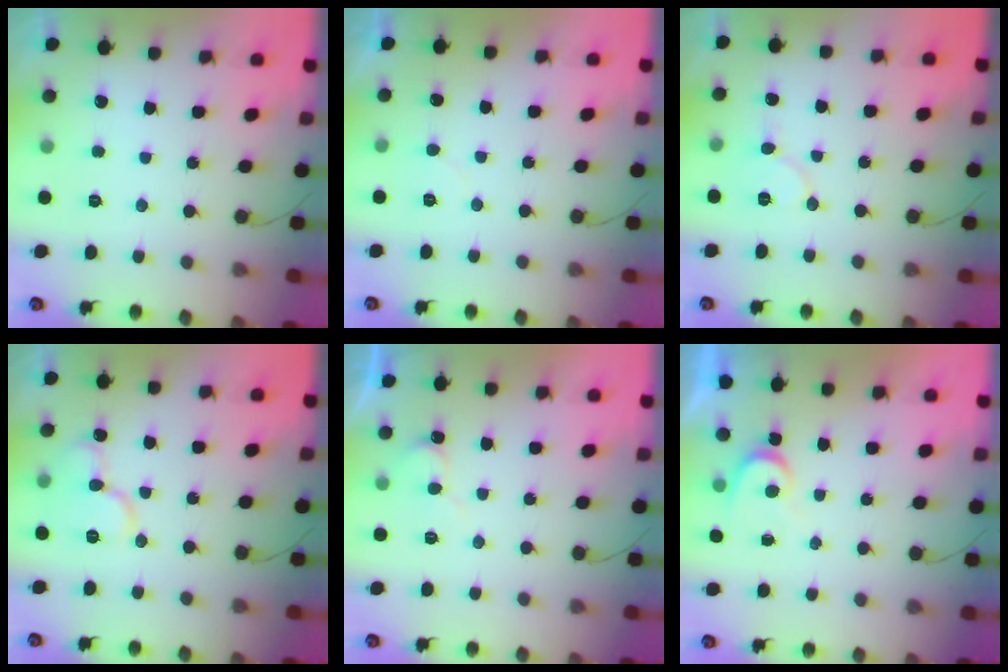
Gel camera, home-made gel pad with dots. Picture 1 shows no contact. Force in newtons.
{"total": 3.7, "press": 3.6, "slide": 0.3}
{"total": 6.5, "press": 6.5, "slide": 0.7}
{"total": 10.9, "press": 10.8, "slide": 1.4}
{"total": 5.4, "press": 5.4, "slide": 0.5}
{"total": 4.0, "press": 3.9, "slide": 0.5}